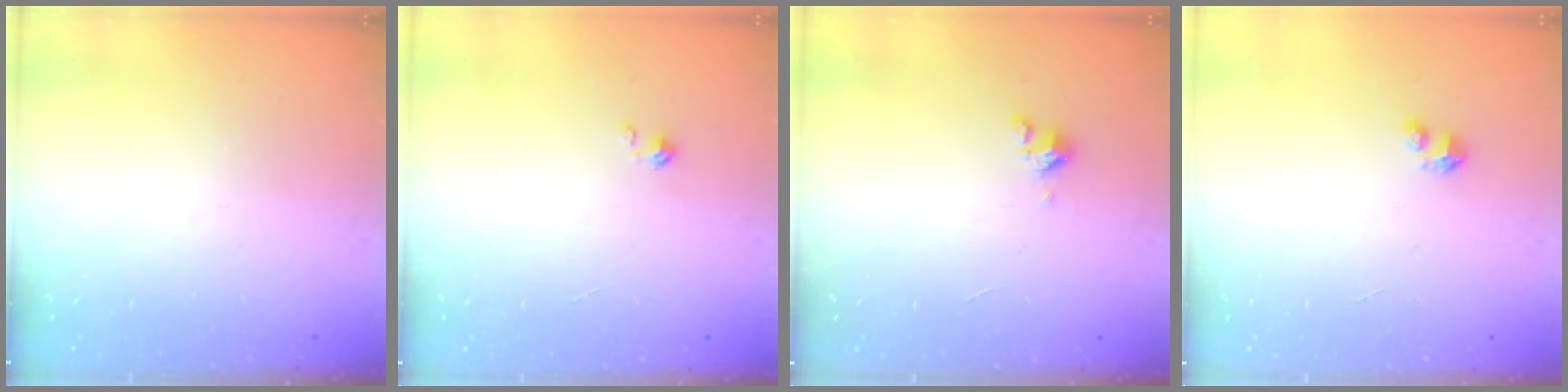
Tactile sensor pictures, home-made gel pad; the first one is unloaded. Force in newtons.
{"total": 0.0}
{"total": 1.8, "press": 1.7, "slide": 0.4}
{"total": 2.8, "press": 2.8, "slide": 0.1}